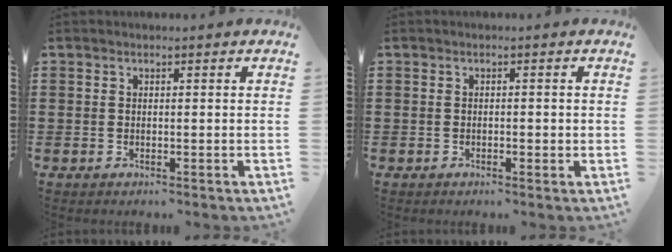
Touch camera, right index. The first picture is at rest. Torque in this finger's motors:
{"motor_torque": [-0.23, 0.48, 0.00, -0.01]}